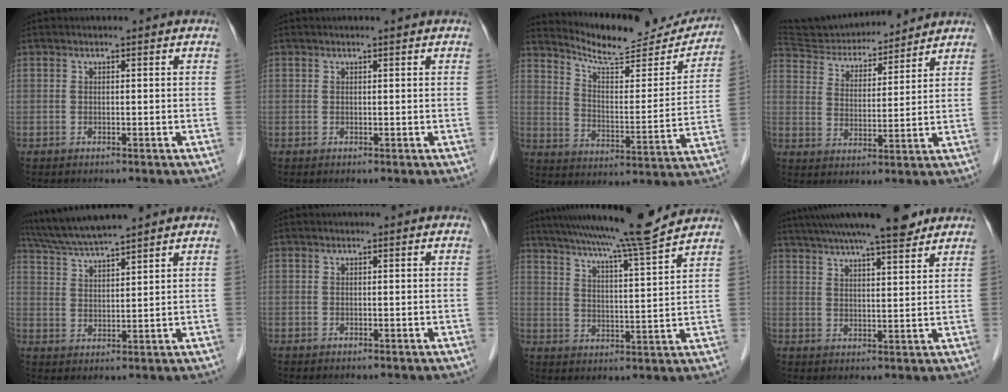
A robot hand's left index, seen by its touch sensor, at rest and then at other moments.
{"total": 0.6, "force": [0.5, 0.0, 0.4], "torque": [-0.007, 0.004, 0.009]}
{"total": 17.6, "force": [16.8, 2.7, 4.3], "torque": [-0.065, -0.032, 0.233]}
{"total": 15.1, "force": [14.3, 3.2, 3.4], "torque": [-0.061, 0.019, 0.240]}
{"total": 9.0, "force": [8.2, -0.5, 3.8], "torque": [-0.073, 0.026, 0.151]}
{"total": 0.0}
{"total": 15.5, "force": [13.7, -1.7, 7.1], "torque": [-0.124, -0.014, 0.199]}
{"total": 14.9, "force": [12.7, 1.4, 7.8], "torque": [-0.133, 0.023, 0.189]}